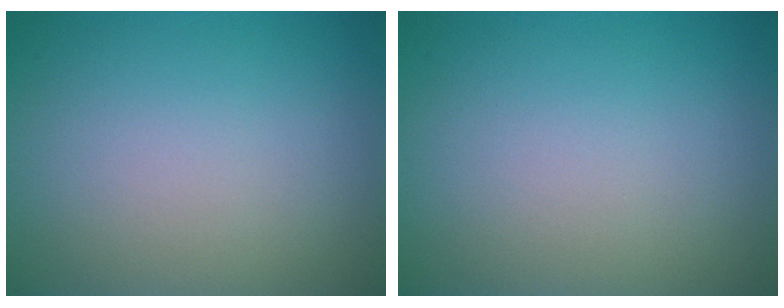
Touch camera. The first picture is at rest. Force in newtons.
{"total": 0.0}